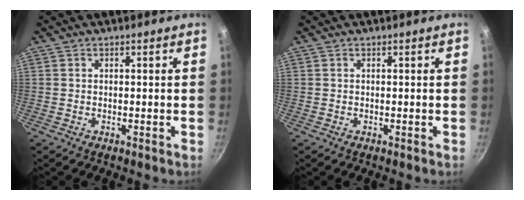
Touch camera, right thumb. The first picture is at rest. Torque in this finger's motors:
{"motor_torque": [-0.21, 0.21, -0.01, 0.00, 0.01]}